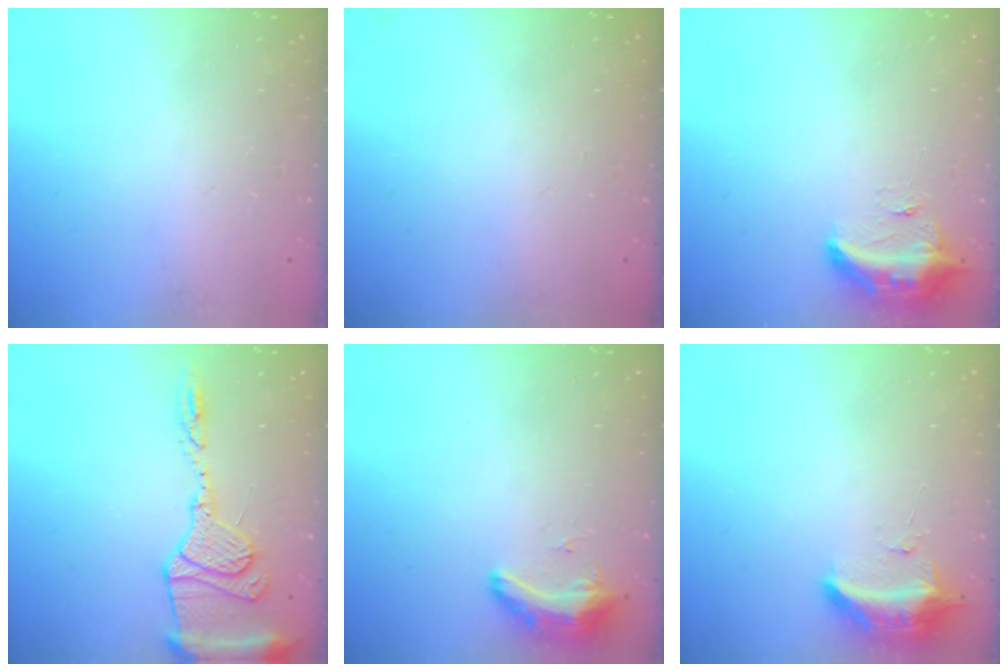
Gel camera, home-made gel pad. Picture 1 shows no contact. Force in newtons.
{"total": 0.0}
{"total": 9.6, "press": 9.6, "slide": 0.6}
{"total": 14.7, "press": 14.6, "slide": 1.8}
{"total": 8.5, "press": 8.3, "slide": 1.6}
{"total": 9.5, "press": 9.4, "slide": 1.8}